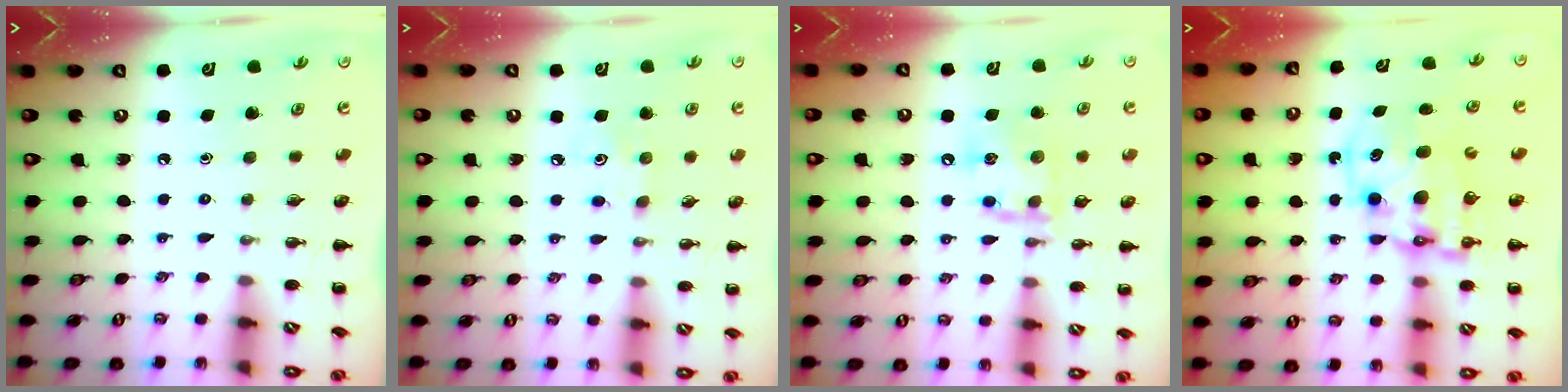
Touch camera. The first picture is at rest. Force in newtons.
{"total": 4.4, "press": 4.3, "slide": 0.9}
{"total": 13.3, "press": 13.2, "slide": 1.6}
{"total": 11.7, "press": 11.3, "slide": 2.8}